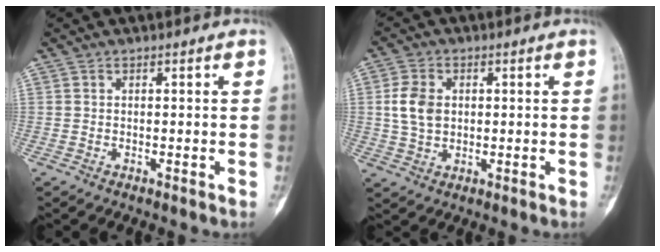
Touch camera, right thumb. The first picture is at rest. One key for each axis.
{"total": 6.4, "fx": 0.8, "fy": 4.6, "fz": 4.3, "tx": -0.079, "ty": 0.002, "tz": 0.017}